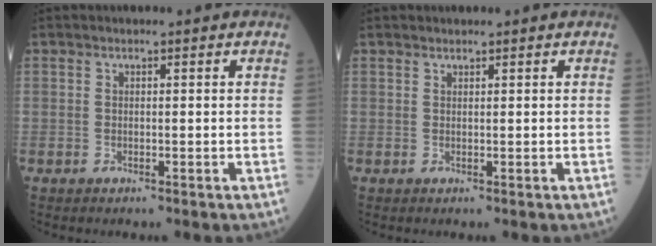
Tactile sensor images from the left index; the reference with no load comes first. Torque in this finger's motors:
{"motor_torque": [0.10, -0.02, -0.03, -0.01]}